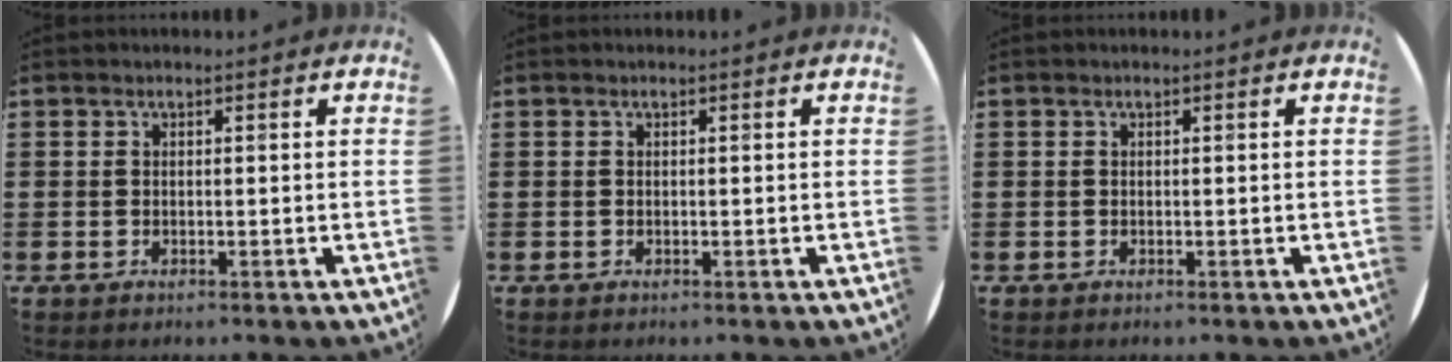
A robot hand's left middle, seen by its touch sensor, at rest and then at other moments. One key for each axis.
{"total": 0.0}
{"total": 0.0}